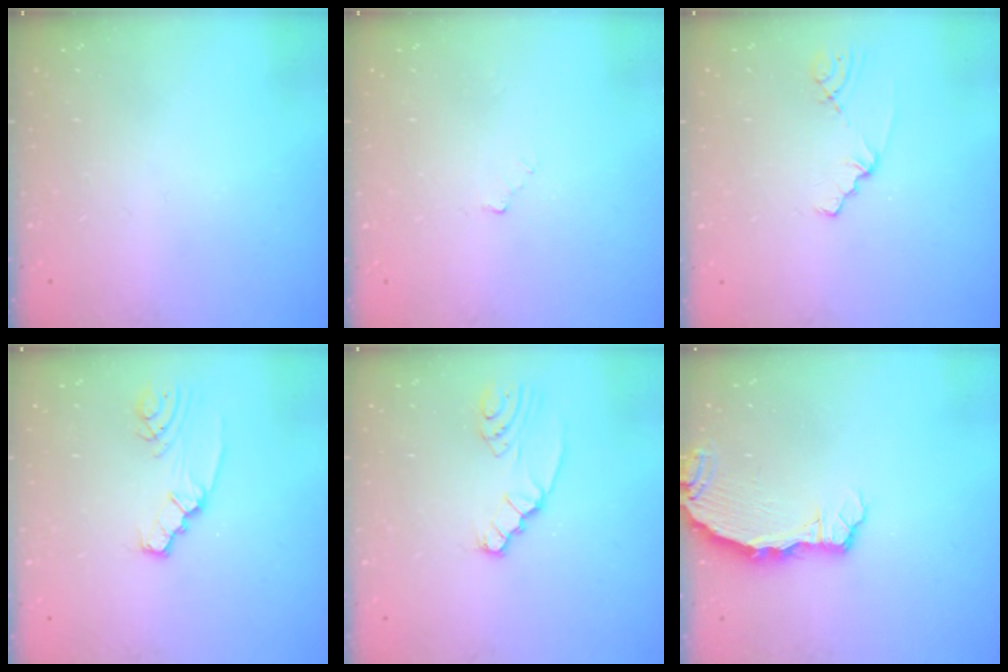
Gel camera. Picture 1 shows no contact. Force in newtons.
{"total": 2.8, "press": 2.8, "slide": 0.4}
{"total": 1.5, "press": 1.5, "slide": 0.2}
{"total": 2.7, "press": 2.7, "slide": 0.4}
{"total": 2.4, "press": 2.4, "slide": 0.3}
{"total": 5.2, "press": 5.2, "slide": 0.4}